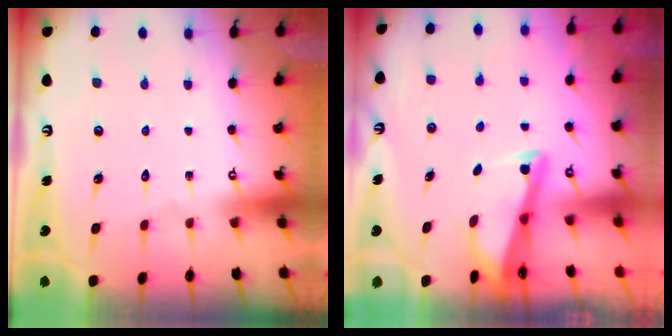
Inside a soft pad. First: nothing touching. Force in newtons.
{"total": 2.7, "press": 2.7, "slide": 0.2}